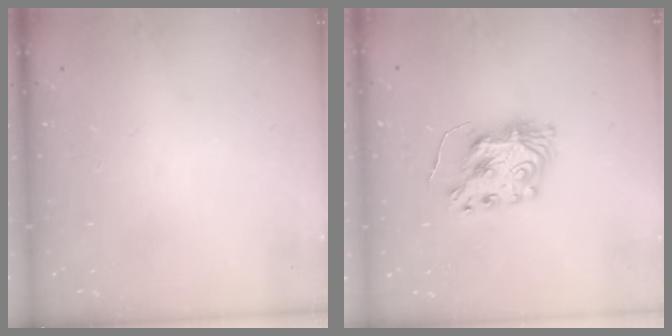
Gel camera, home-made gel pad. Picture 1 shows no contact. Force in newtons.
{"total": 8.6, "press": 8.6, "slide": 0.5}